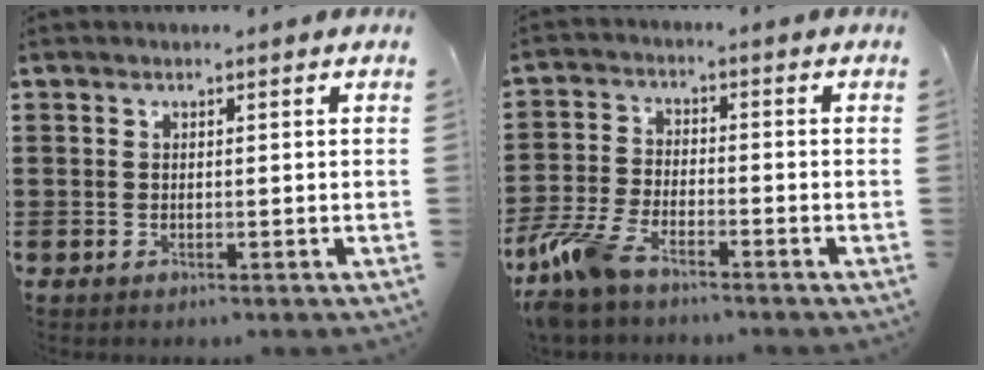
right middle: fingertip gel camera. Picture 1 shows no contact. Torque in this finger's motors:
{"motor_torque": [2.14, 0.00, 0.30, 0.17]}